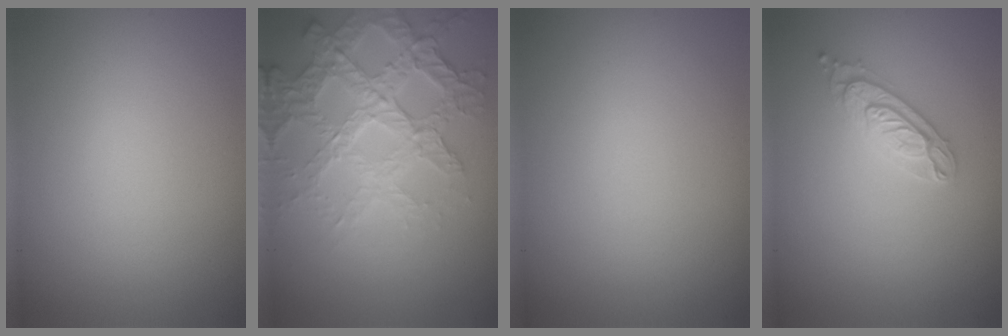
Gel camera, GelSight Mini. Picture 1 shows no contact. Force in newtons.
{"total": 6.7, "press": 5.2, "slide": 4.2}
{"total": 0.0}
{"total": 2.5, "press": 2.4, "slide": 0.2}